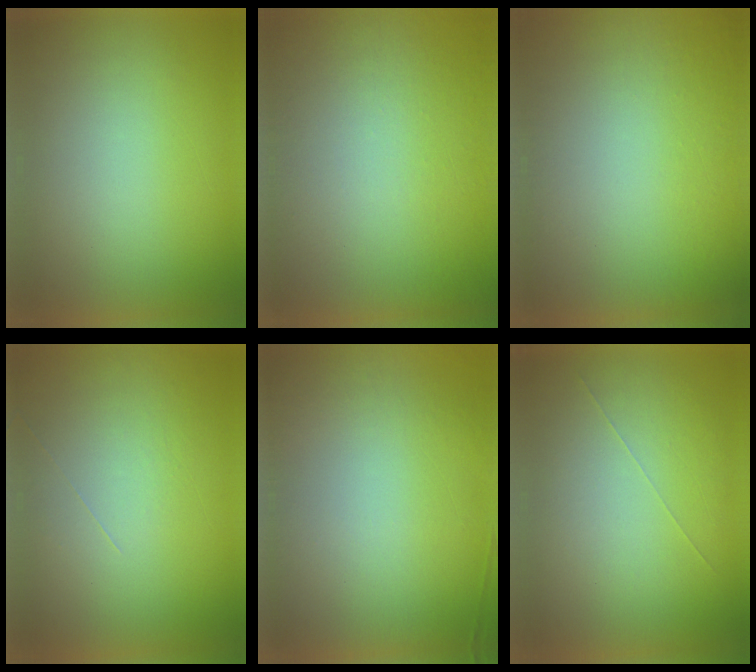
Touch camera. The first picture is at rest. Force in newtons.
{"total": 7.1}
{"total": 4.7}
{"total": 1.2}
{"total": 6.2}
{"total": 1.0}